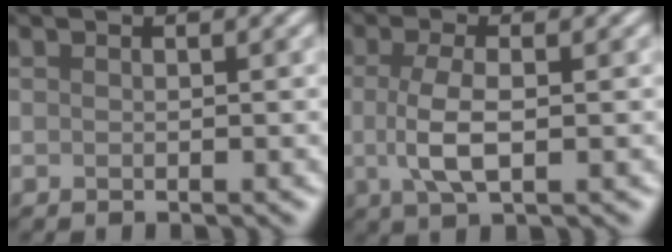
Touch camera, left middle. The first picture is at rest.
{"total": 3.7, "force": [-0.1, 1.4, 3.5], "torque": [-0.078, -0.001, -0.003]}